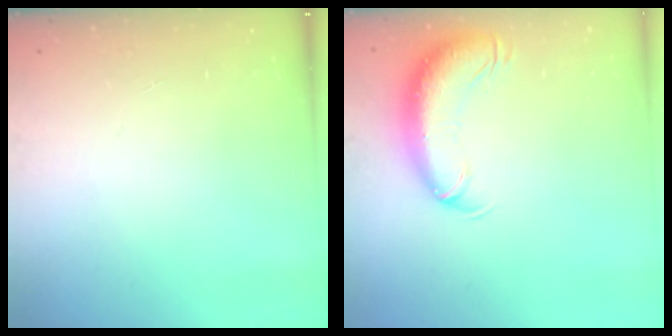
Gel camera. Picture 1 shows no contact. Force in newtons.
{"total": 11.9, "press": 11.6, "slide": 2.7}